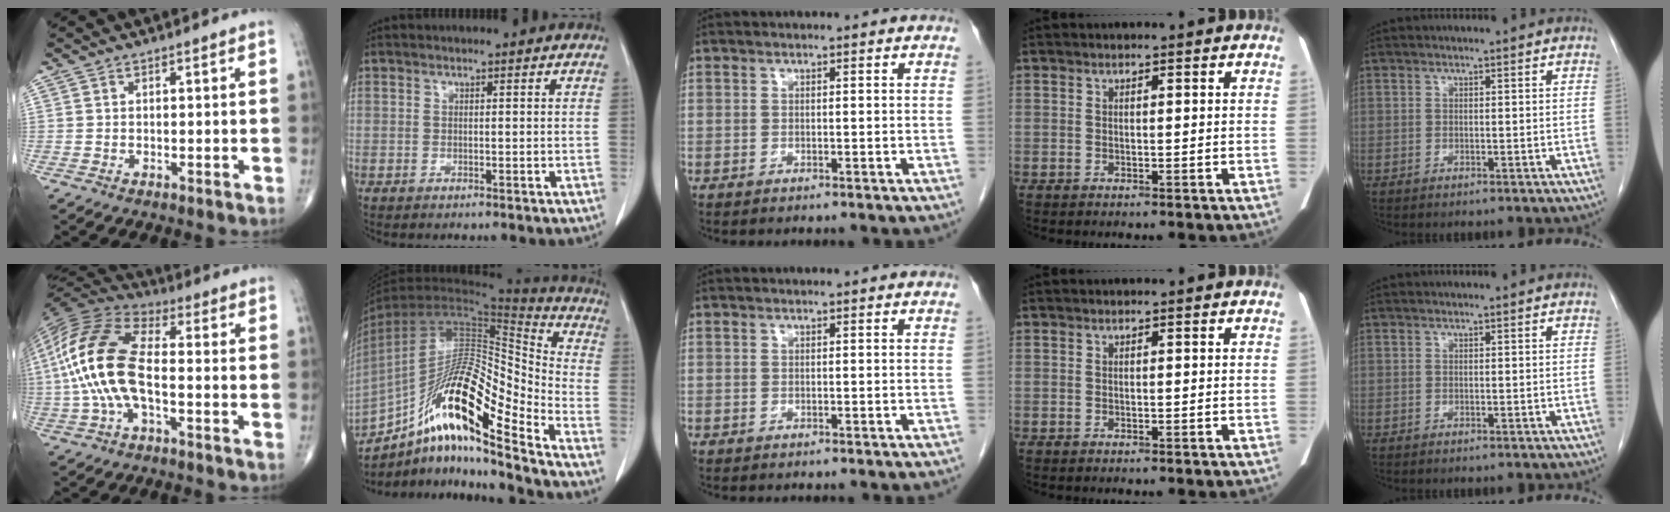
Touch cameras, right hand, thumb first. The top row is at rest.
{"thumb": {"total": 17.5, "force": [-1.9, 8.1, 15.4], "torque": [-0.333, 0.034, -0.042]}, "index": {"total": 19.3, "force": [-12.1, 2.3, 14.9], "torque": [-0.269, 0.013, -0.214]}}